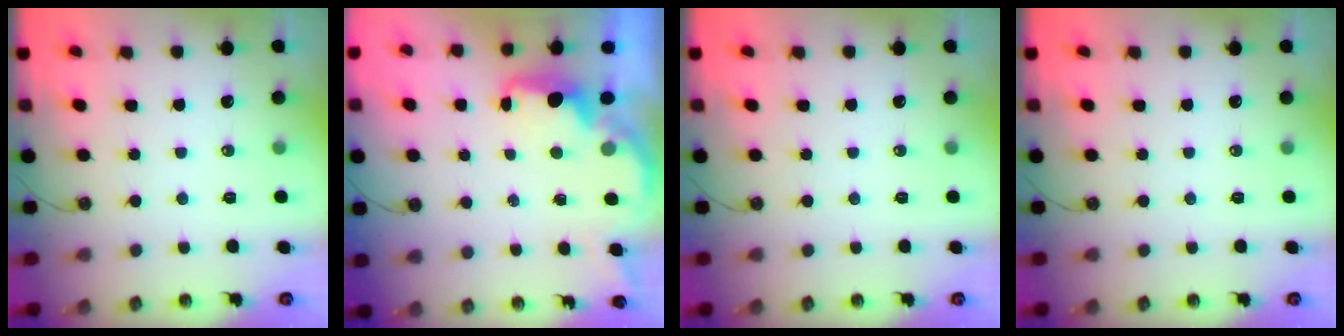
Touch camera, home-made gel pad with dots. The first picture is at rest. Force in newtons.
{"total": 2.1, "press": 2.0, "slide": 0.8}
{"total": 0.0}
{"total": 0.0}